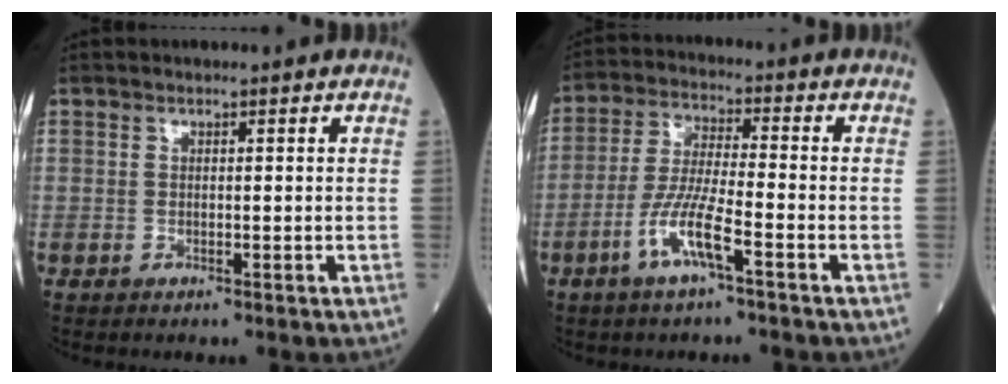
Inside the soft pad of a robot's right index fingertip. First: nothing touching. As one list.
[{"total": 7.9, "force": [-3.8, 0.5, 6.9], "torque": [-0.147, -0.004, -0.074]}]